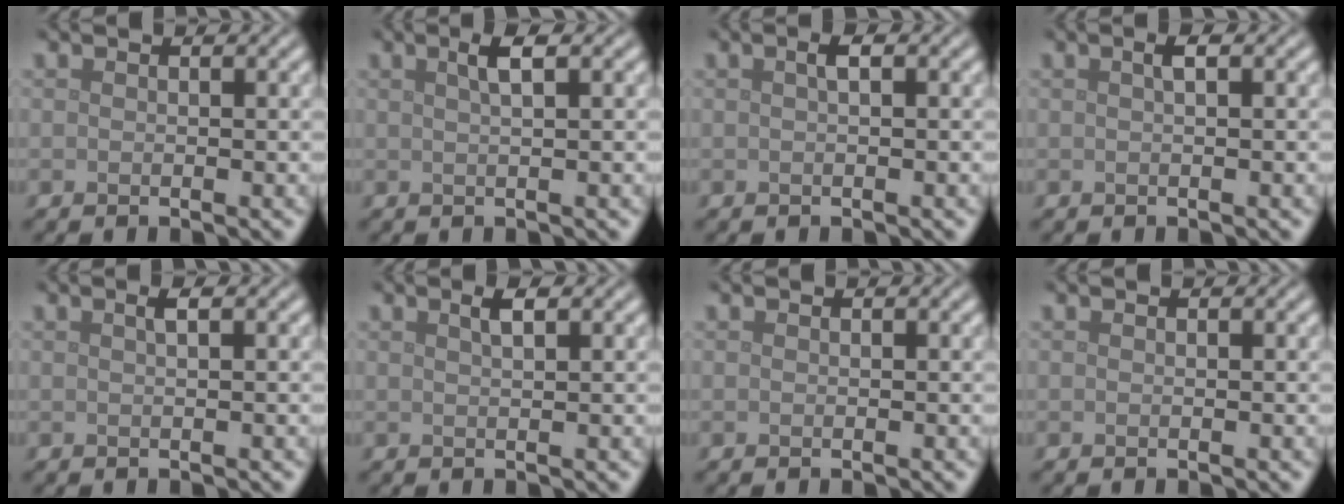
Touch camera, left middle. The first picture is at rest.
{"total": 2.3, "force": [0.9, 0.6, 2.0], "torque": [-0.025, 0.008, 0.012]}
{"total": 1.1, "force": [0.3, 0.2, 1.0], "torque": [-0.018, 0.007, 0.005]}
{"total": 1.1, "force": [0.3, 0.3, 1.0], "torque": [-0.017, 0.007, 0.006]}
{"total": 1.1, "force": [0.4, 0.3, 1.0], "torque": [-0.013, 0.006, 0.006]}
{"total": 1.5, "force": [0.8, 0.4, 1.3], "torque": [-0.017, 0.006, 0.012]}
{"total": 0.0}
{"total": 0.0}